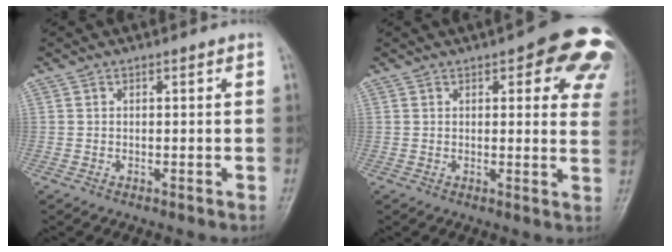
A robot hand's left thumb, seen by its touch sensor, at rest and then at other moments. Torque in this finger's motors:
{"motor_torque": [0.49, 0.48, 0.55, -0.09, 0.05]}